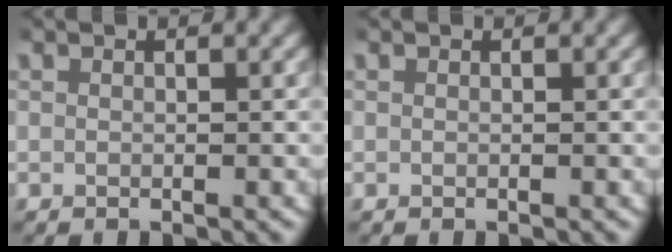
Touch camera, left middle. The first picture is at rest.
{"total": 0.0}